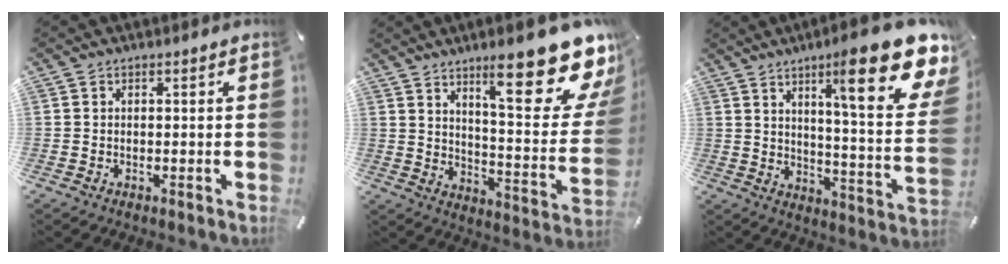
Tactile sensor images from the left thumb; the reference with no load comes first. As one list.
[{"total": 22.9, "force": [14.9, 6.4, 16.1], "torque": [-0.214, -0.120, 0.236]}, {"total": 22.0, "force": [12.9, 5.2, 17.1], "torque": [-0.248, -0.088, 0.197]}]